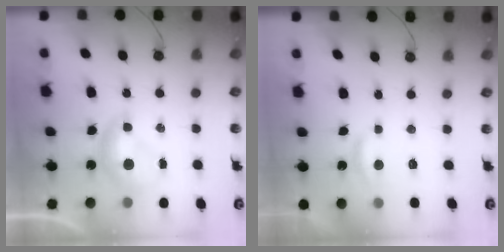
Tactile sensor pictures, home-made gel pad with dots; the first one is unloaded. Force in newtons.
{"total": 1.4, "press": 1.3, "slide": 0.5}